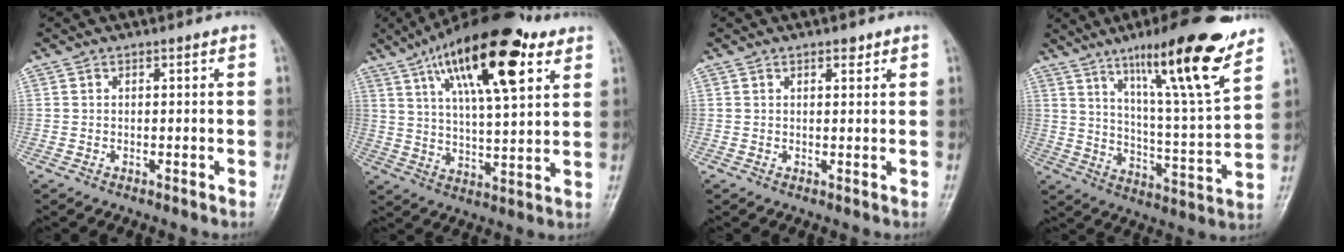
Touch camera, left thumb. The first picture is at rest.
{"total": 21.8, "force": [11.0, 7.3, 17.4], "torque": [-0.263, -0.020, 0.179]}
{"total": 1.6, "force": [1.1, 0.7, 1.0], "torque": [-0.006, -0.005, 0.014]}
{"total": 20.2, "force": [13.0, 2.6, 15.3], "torque": [-0.212, -0.070, 0.207]}